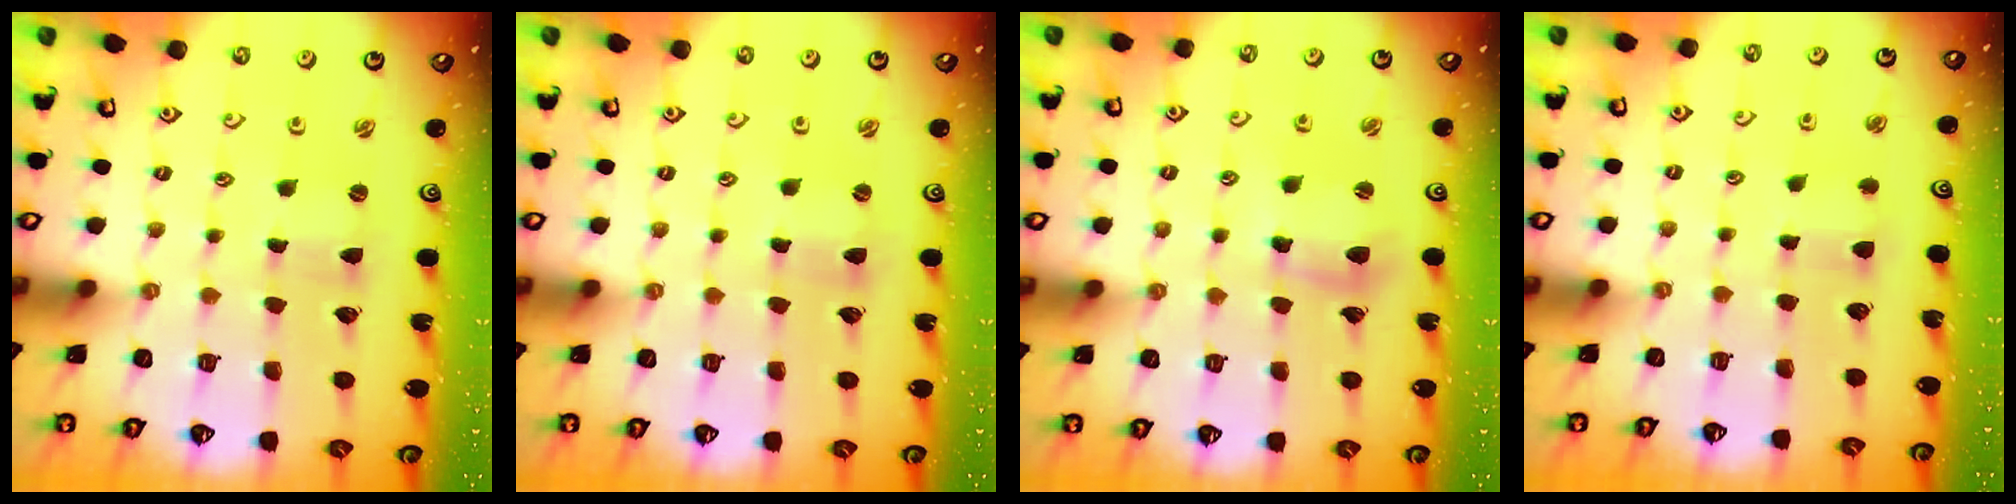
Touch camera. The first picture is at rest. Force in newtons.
{"total": 0.7, "press": 0.7, "slide": 0.3}
{"total": 7.2, "press": 7.1, "slide": 1.2}
{"total": 4.0, "press": 4.0, "slide": 0.6}